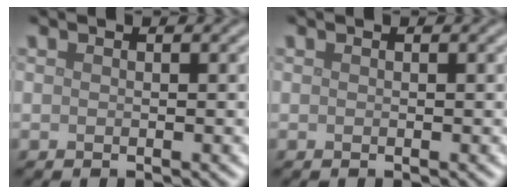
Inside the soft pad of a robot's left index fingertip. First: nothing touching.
{"total": 0.0}